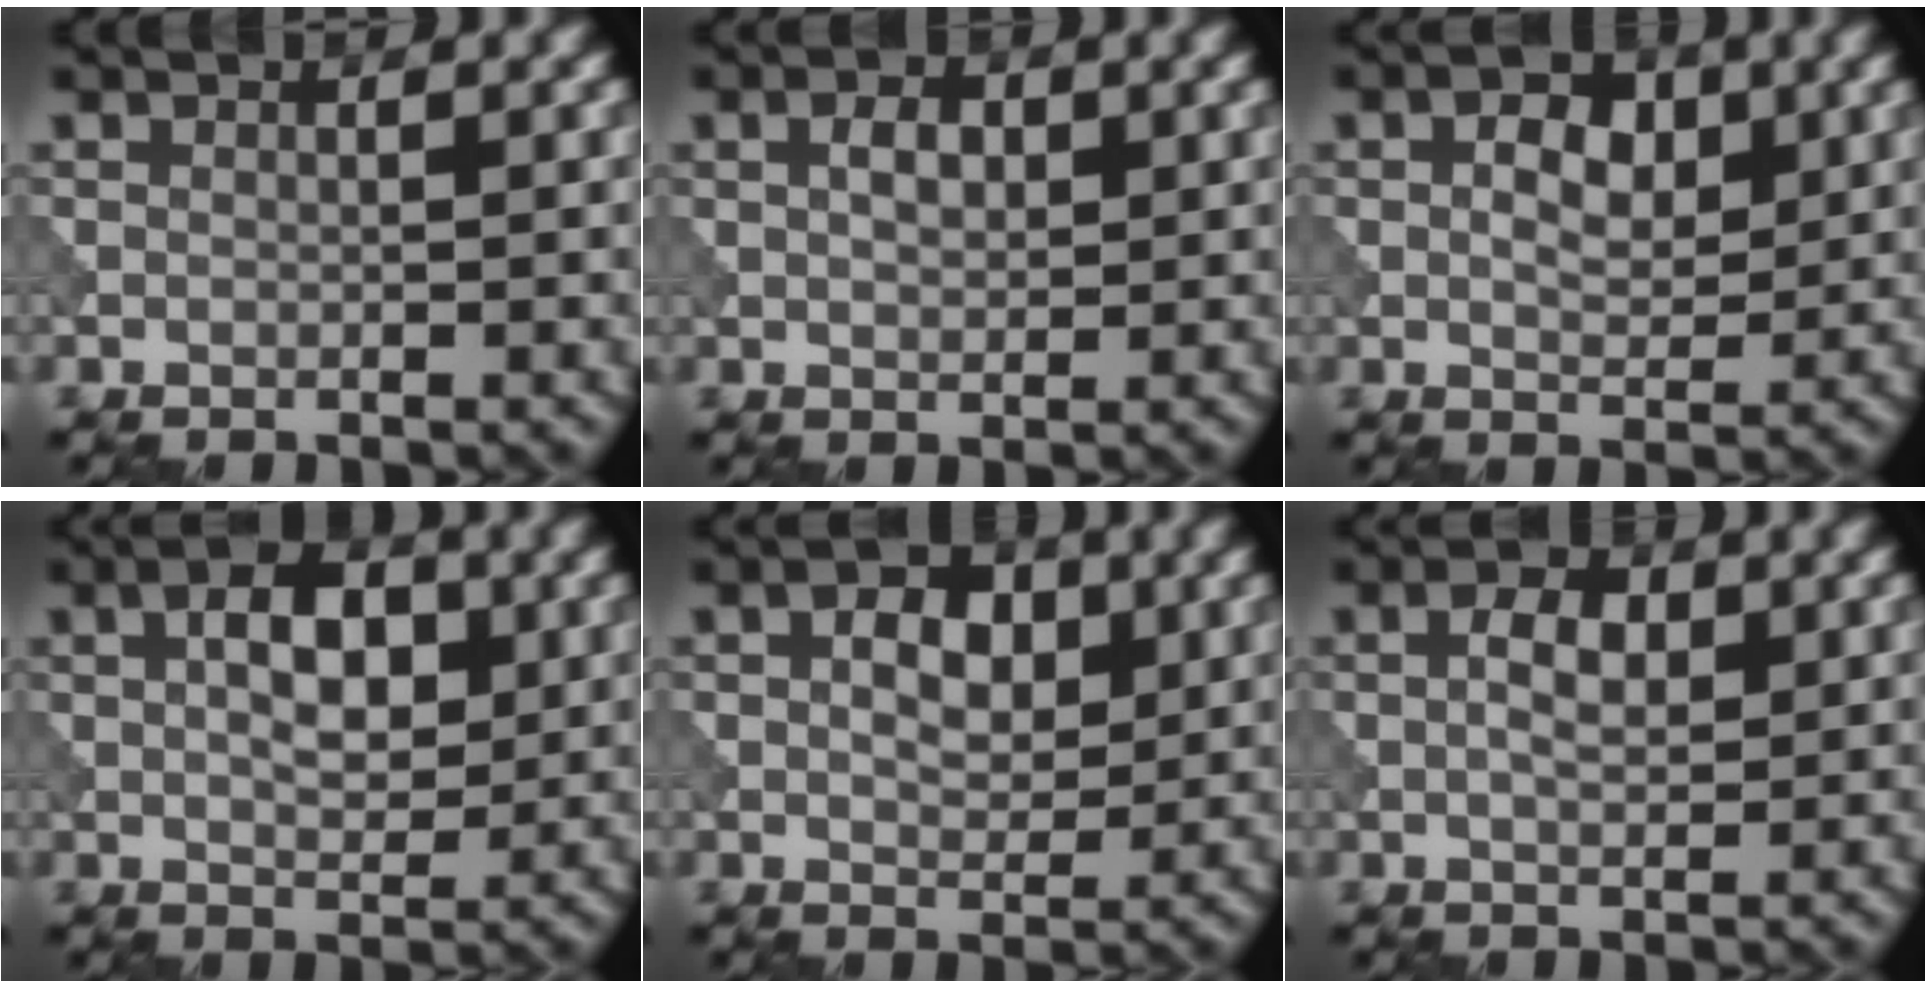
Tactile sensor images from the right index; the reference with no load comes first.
{"total": 2.1, "force": [0.4, 1.3, 1.7], "torque": [-0.031, 0.003, 0.005]}
{"total": 3.5, "force": [0.7, 2.1, 2.7], "torque": [-0.045, 0.001, 0.009]}
{"total": 5.1, "force": [1.0, 2.8, 4.2], "torque": [-0.067, 0.005, 0.012]}
{"total": 3.9, "force": [0.7, 2.4, 3.0], "torque": [-0.049, 0.002, 0.010]}
{"total": 2.9, "force": [0.4, 1.5, 2.4], "torque": [-0.047, 0.003, 0.004]}